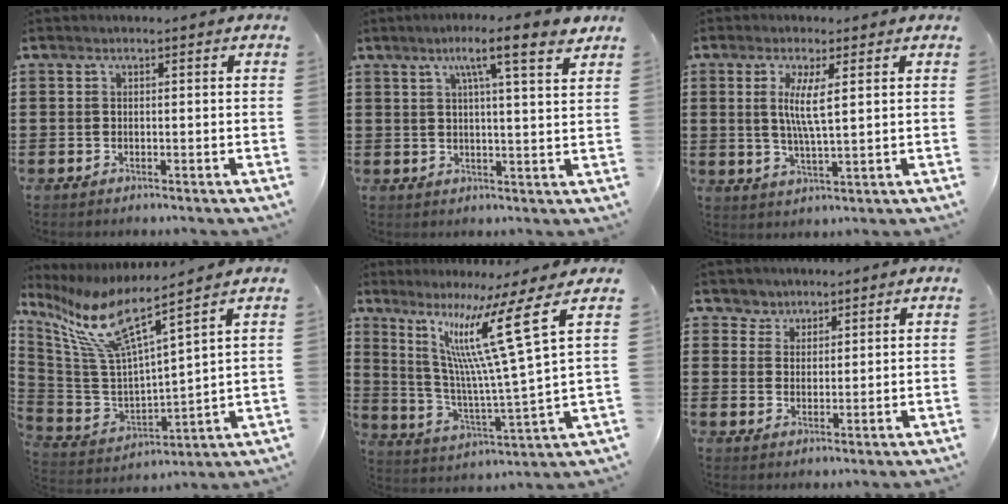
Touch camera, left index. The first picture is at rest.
{"total": 7.0, "force": [4.3, 0.2, 5.5], "torque": [-0.104, -0.010, 0.066]}
{"total": 5.6, "force": [1.5, 0.8, 5.3], "torque": [-0.107, -0.003, 0.025]}
{"total": 10.1, "force": [6.8, 1.4, 7.3], "torque": [-0.182, -0.052, 0.109]}
{"total": 13.6, "force": [7.4, -0.4, 11.4], "torque": [-0.232, -0.037, 0.109]}
{"total": 3.4, "force": [2.6, 2.2, -0.5], "torque": [-0.008, 0.005, 0.049]}